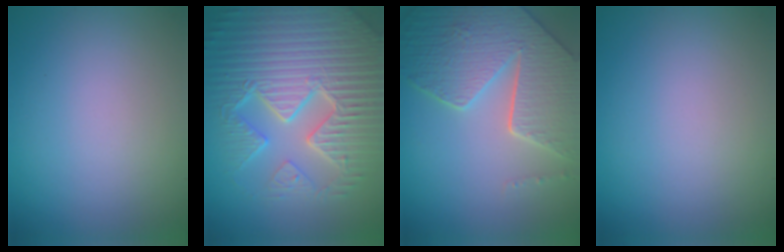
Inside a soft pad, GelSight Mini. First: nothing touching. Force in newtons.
{"total": 9.8, "press": 6.9, "slide": 7.0}
{"total": 8.8, "press": 6.3, "slide": 6.2}
{"total": 0.0}